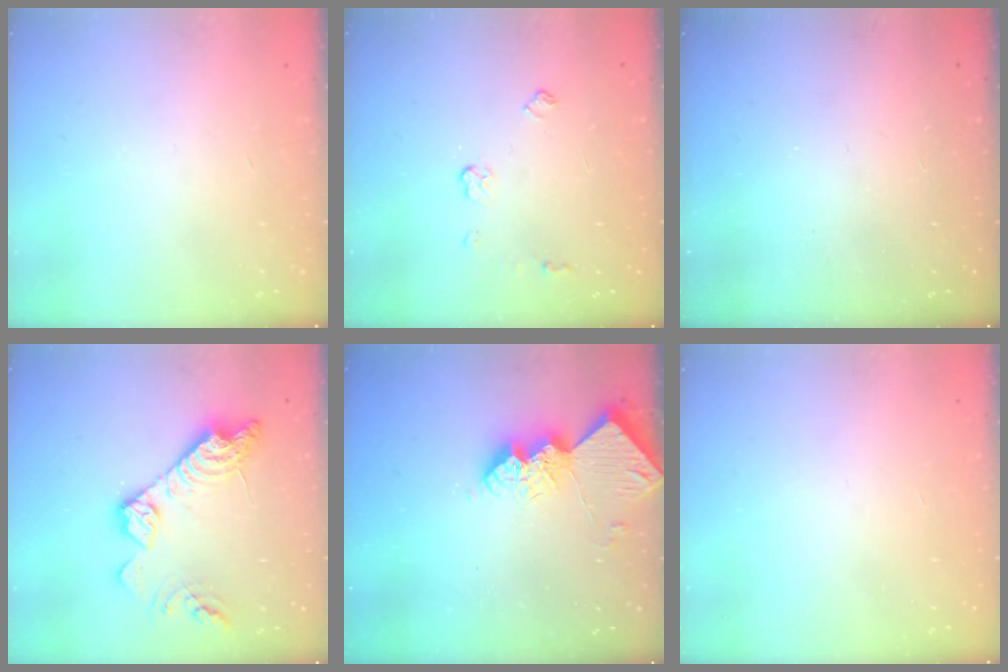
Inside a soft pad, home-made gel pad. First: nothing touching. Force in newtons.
{"total": 4.6, "press": 4.6, "slide": 0.7}
{"total": 0.0}
{"total": 16.1, "press": 16.0, "slide": 0.8}
{"total": 11.2, "press": 11.1, "slide": 1.0}
{"total": 0.0}